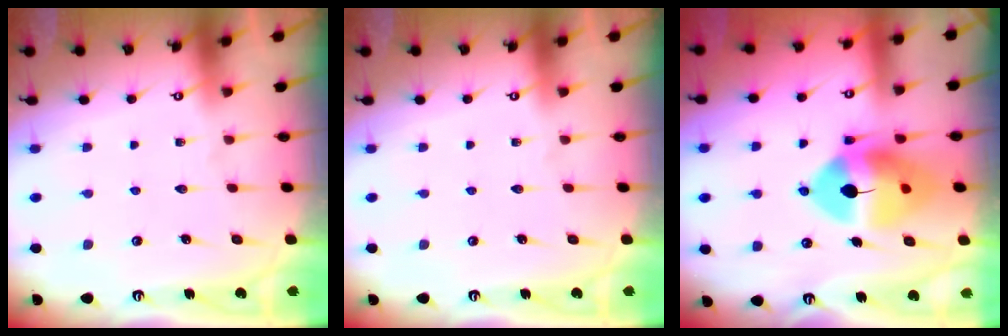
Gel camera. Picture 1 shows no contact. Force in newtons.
{"total": 0.0}
{"total": 13.9, "press": 13.8, "slide": 1.9}